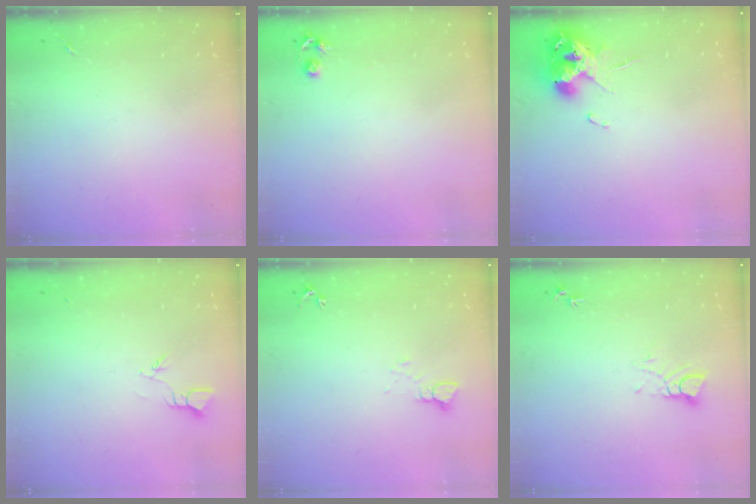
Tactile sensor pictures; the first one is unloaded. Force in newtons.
{"total": 4.8, "press": 4.8, "slide": 0.6}
{"total": 11.1, "press": 11.0, "slide": 1.2}
{"total": 2.7, "press": 2.7, "slide": 0.3}
{"total": 4.2, "press": 4.1, "slide": 0.4}
{"total": 4.3, "press": 4.3, "slide": 0.4}